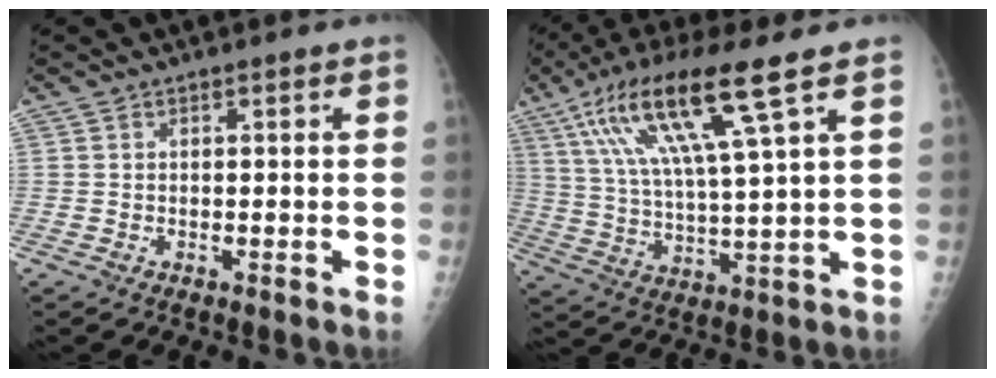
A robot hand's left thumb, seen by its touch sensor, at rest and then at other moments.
{"total": 17.0, "force": [8.3, 2.1, 14.7], "torque": [-0.294, -0.013, 0.155]}